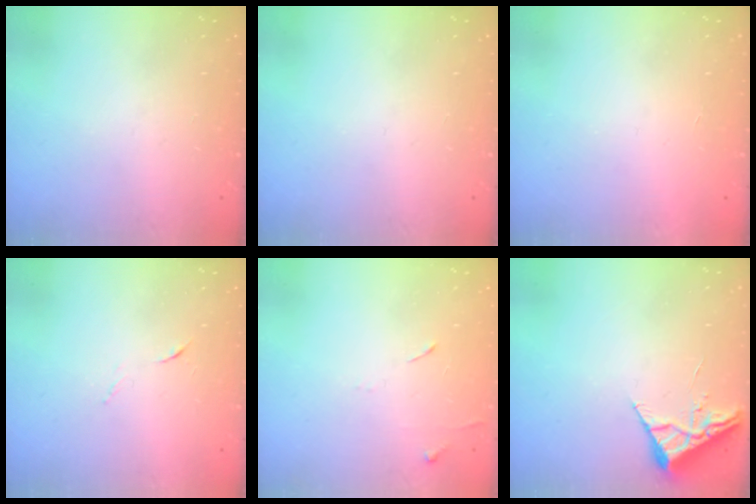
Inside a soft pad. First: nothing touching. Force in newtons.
{"total": 0.0}
{"total": 1.5, "press": 1.5, "slide": 0.1}
{"total": 4.1, "press": 4.0, "slide": 1.1}
{"total": 5.4, "press": 5.4, "slide": 0.7}
{"total": 3.9, "press": 3.9, "slide": 0.5}